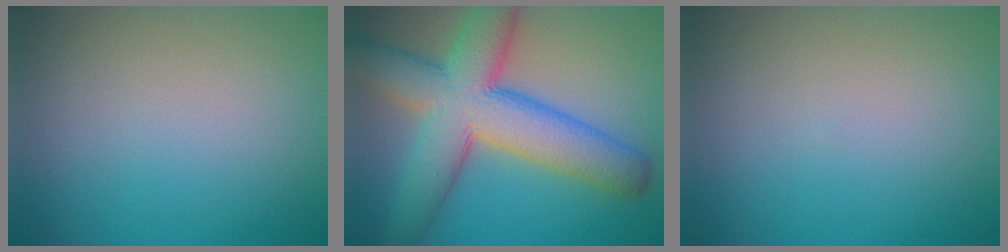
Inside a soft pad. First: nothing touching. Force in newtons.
{"total": 11.1, "press": 11.1, "slide": 0.3}
{"total": 0.0}